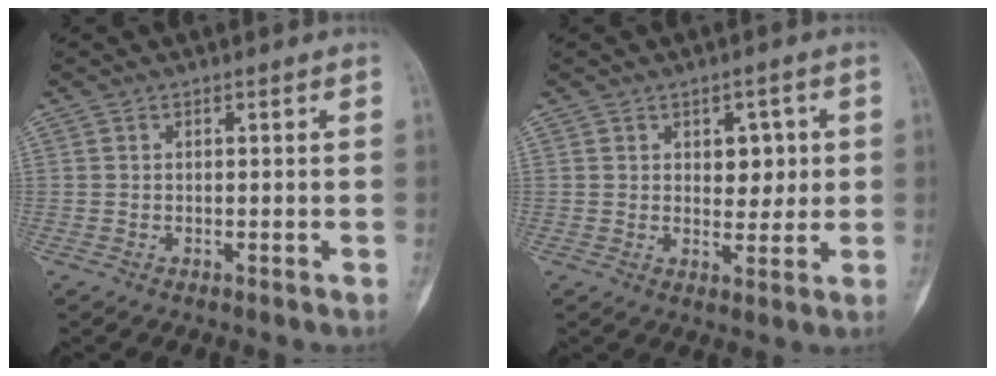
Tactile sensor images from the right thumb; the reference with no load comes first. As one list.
[{"total": 5.6, "force": [1.4, 3.6, 4.0], "torque": [-0.021, -0.008, 0.019]}]